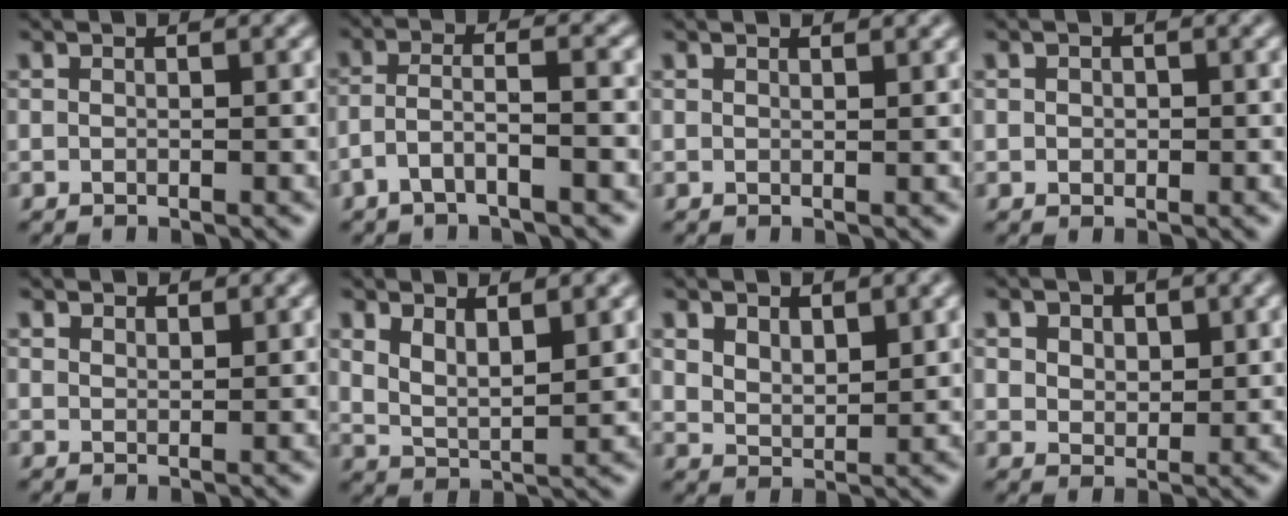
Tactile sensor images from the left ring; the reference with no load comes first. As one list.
[{"total": 3.5, "force": [-2.0, 0.7, 2.9], "torque": [-0.058, 0.010, -0.042]}, {"total": 0.8, "force": [0.8, 0.1, 0.2], "torque": [-0.004, -0.002, 0.011]}, {"total": 0.8, "force": [0.0, 0.7, 0.3], "torque": [-0.002, -0.003, 0.000]}, {"total": 1.9, "force": [1.8, 0.5, 0.3], "torque": [-0.009, 0.001, 0.028]}, {"total": 3.5, "force": [2.1, 1.3, 2.5], "torque": [-0.054, -0.010, 0.043]}, {"total": 2.8, "force": [1.7, 1.5, 1.7], "torque": [-0.037, -0.007, 0.037]}, {"total": 3.2, "force": [1.7, 2.3, 1.5], "torque": [-0.040, -0.001, 0.028]}]